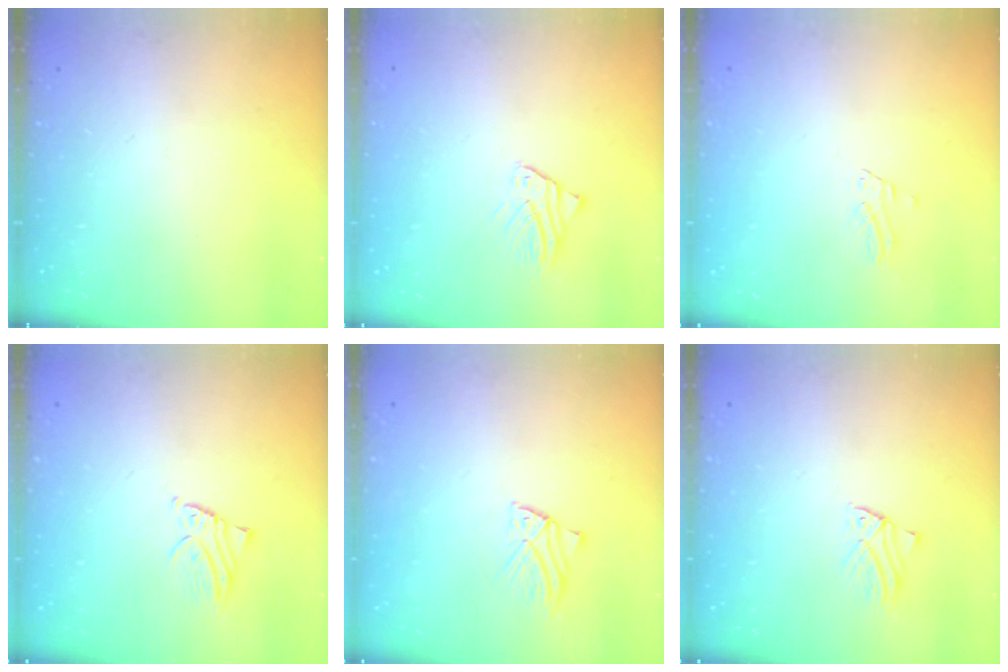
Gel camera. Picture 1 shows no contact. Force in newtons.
{"total": 2.8, "press": 2.8, "slide": 0.2}
{"total": 1.2, "press": 1.2, "slide": 0.1}
{"total": 2.0, "press": 2.0, "slide": 0.3}
{"total": 2.9, "press": 2.9, "slide": 0.2}
{"total": 1.2, "press": 1.2, "slide": 0.1}